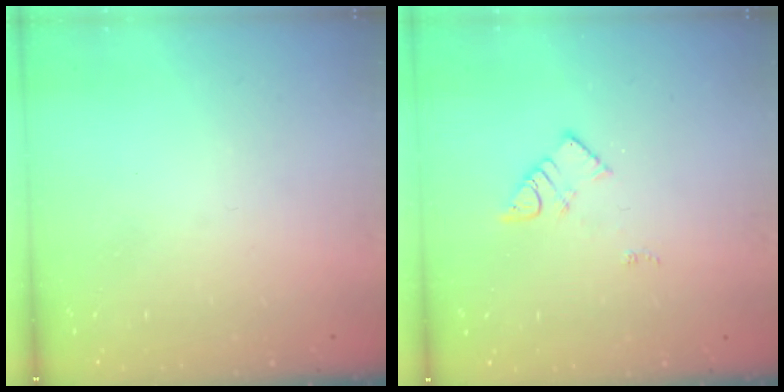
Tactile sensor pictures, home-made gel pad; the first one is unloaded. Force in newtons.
{"total": 4.7, "press": 4.7, "slide": 0.1}